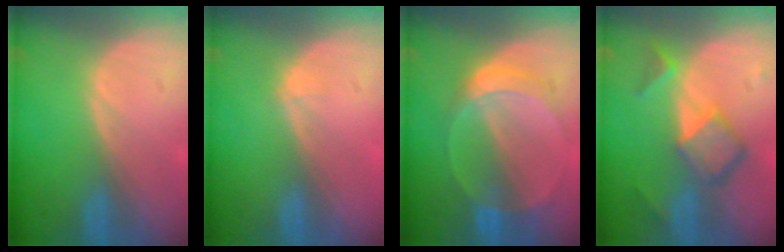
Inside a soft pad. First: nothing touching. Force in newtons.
{"total": 0.8, "press": 0.6, "slide": 0.5}
{"total": 6.1, "press": 5.6, "slide": 2.4}
{"total": 6.8, "press": 5.8, "slide": 3.6}